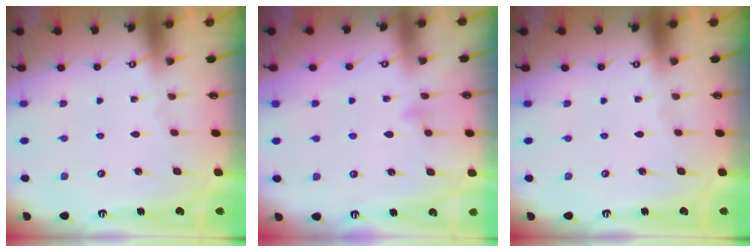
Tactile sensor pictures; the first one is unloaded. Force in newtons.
{"total": 4.3, "press": 4.2, "slide": 0.5}
{"total": 0.0}